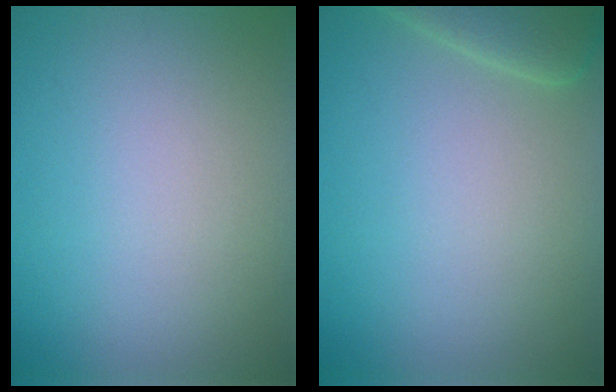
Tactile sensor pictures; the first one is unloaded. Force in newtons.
{"total": 3.1, "press": 3.1, "slide": 0.4}